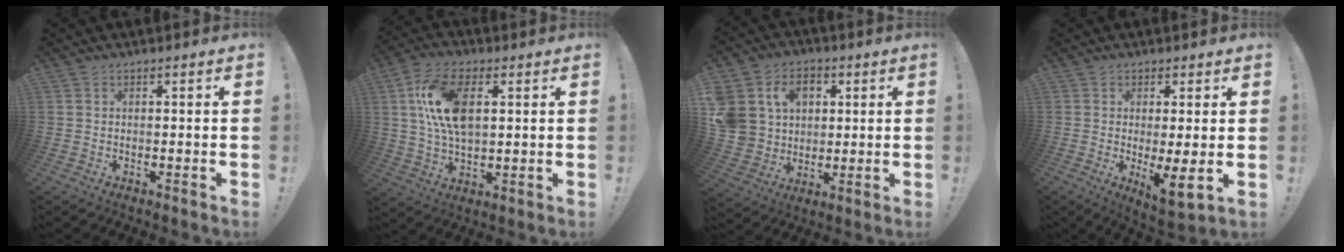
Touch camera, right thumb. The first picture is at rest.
{"total": 14.8, "force": [3.6, 8.0, 11.9], "torque": [-0.224, 0.002, 0.064]}
{"total": 12.4, "force": [3.6, 10.9, 4.8], "torque": [-0.092, -0.009, 0.078]}
{"total": 6.6, "force": [0.3, 0.8, 6.5], "torque": [-0.089, -0.027, 0.008]}